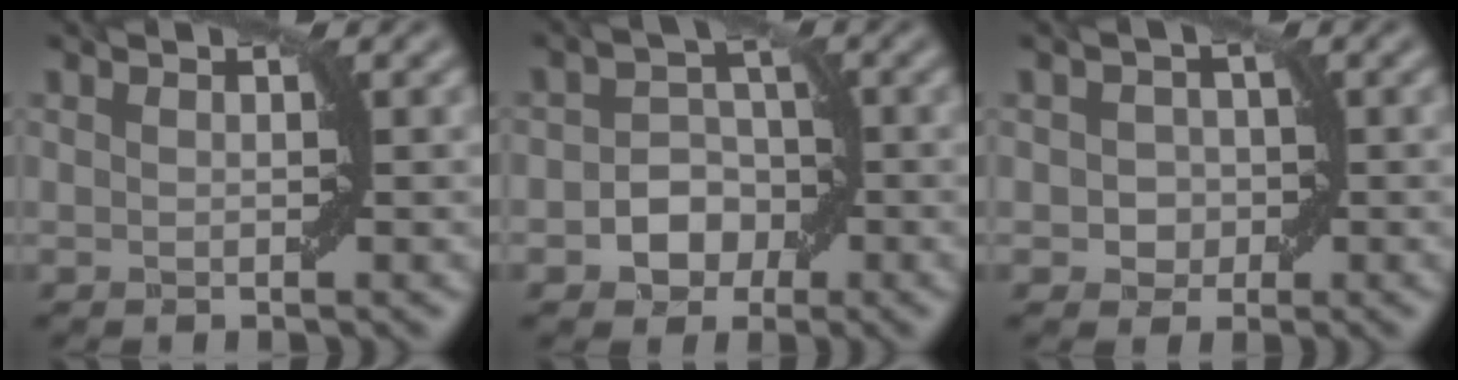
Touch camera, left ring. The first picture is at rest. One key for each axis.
{"total": 3.5, "fx": -1.3, "fy": 2.7, "fz": 1.7, "tx": -0.008, "ty": 0.007, "tz": -0.024}
{"total": 1.8, "fx": -0.2, "fy": 1.7, "fz": 0.7, "tx": -0.005, "ty": 0.000, "tz": -0.005}